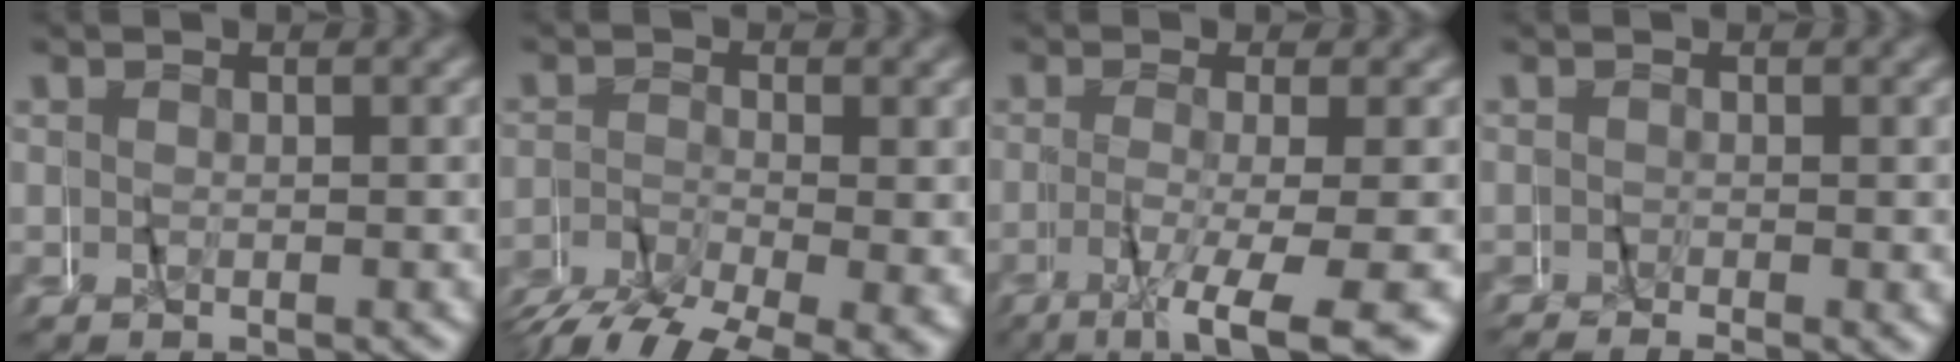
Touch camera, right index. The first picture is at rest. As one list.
[{"total": 5.5, "force": [-4.6, 1.4, 2.6], "torque": [-0.043, -0.013, -0.072]}, {"total": 6.8, "force": [-5.3, -0.2, 4.3], "torque": [-0.065, -0.017, -0.079]}, {"total": 1.4, "force": [-0.7, 0.6, 1.2], "torque": [-0.016, 0.000, -0.014]}]